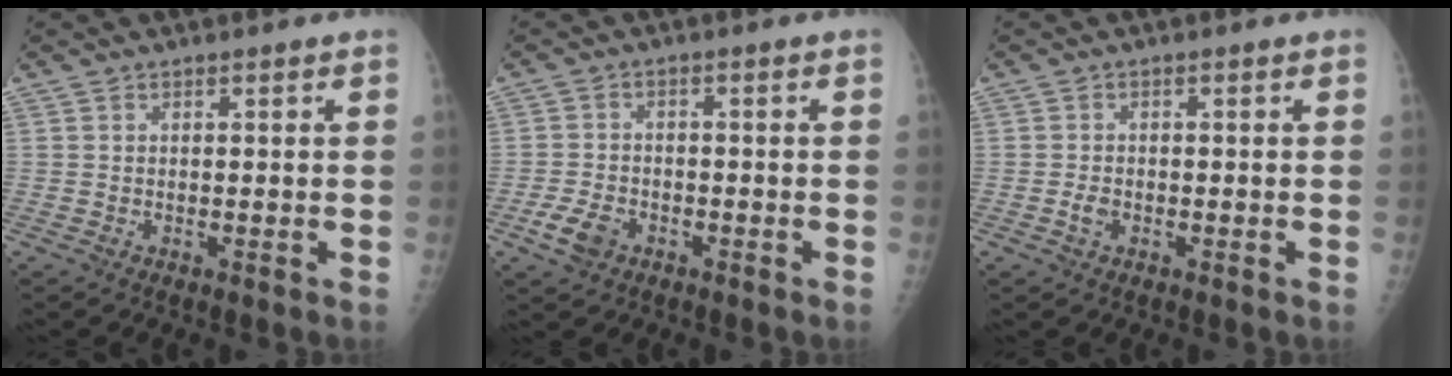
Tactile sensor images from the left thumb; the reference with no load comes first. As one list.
[{"total": 4.7, "force": [-2.6, 3.2, 2.3], "torque": [-0.044, 0.012, -0.046]}, {"total": 1.8, "force": [-0.9, 1.2, 1.0], "torque": [-0.018, 0.005, -0.019]}]